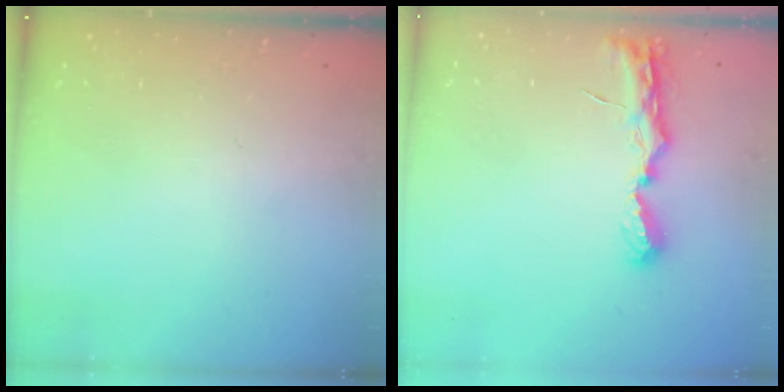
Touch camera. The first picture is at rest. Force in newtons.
{"total": 7.5, "press": 7.5, "slide": 0.4}